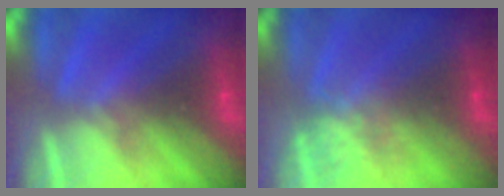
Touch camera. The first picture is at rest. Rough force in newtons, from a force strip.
{"total": 2.5}